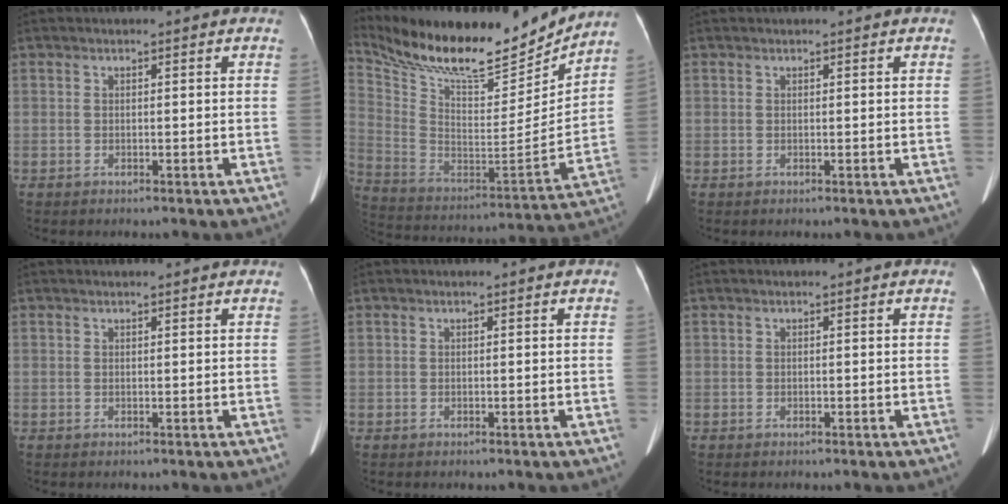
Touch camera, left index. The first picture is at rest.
{"total": 25.0, "force": [21.9, 5.6, 10.7], "torque": [-0.214, -0.020, 0.351]}
{"total": 0.0}
{"total": 1.6, "force": [1.5, 0.2, 0.6], "torque": [-0.012, 0.013, 0.015]}
{"total": 0.0}
{"total": 0.0}